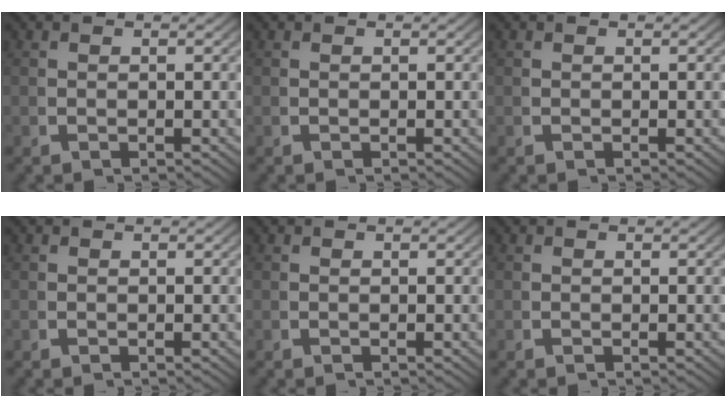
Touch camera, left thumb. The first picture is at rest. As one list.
[{"total": 0.0}, {"total": 0.0}, {"total": 0.0}, {"total": 0.0}, {"total": 0.0}]